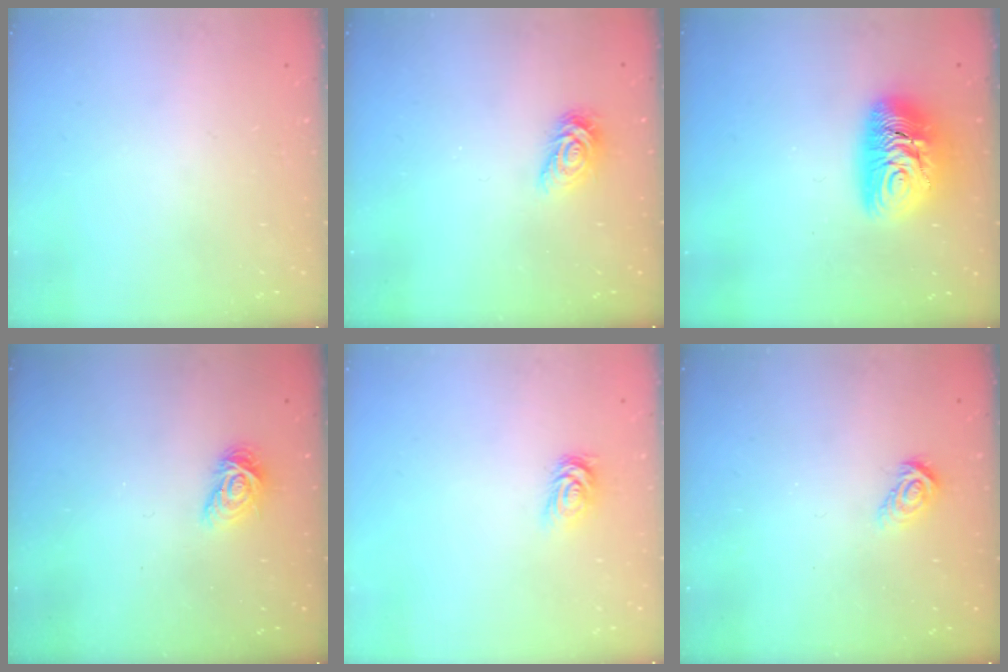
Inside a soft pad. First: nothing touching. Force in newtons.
{"total": 6.0, "press": 6.0, "slide": 0.3}
{"total": 11.7, "press": 11.6, "slide": 1.1}
{"total": 7.5, "press": 7.5, "slide": 0.3}
{"total": 3.2, "press": 3.1, "slide": 0.4}
{"total": 5.3, "press": 5.3, "slide": 0.3}